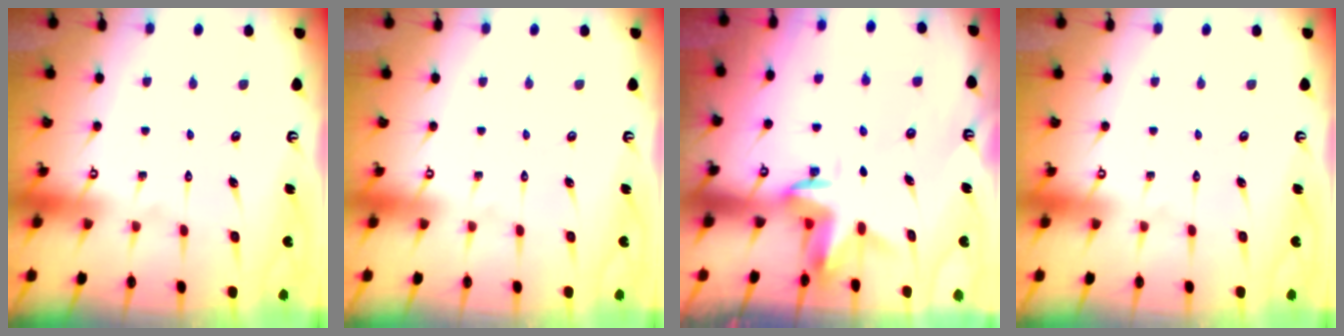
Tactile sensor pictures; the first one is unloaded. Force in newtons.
{"total": 0.0}
{"total": 3.4, "press": 3.4, "slide": 0.2}
{"total": 0.0}